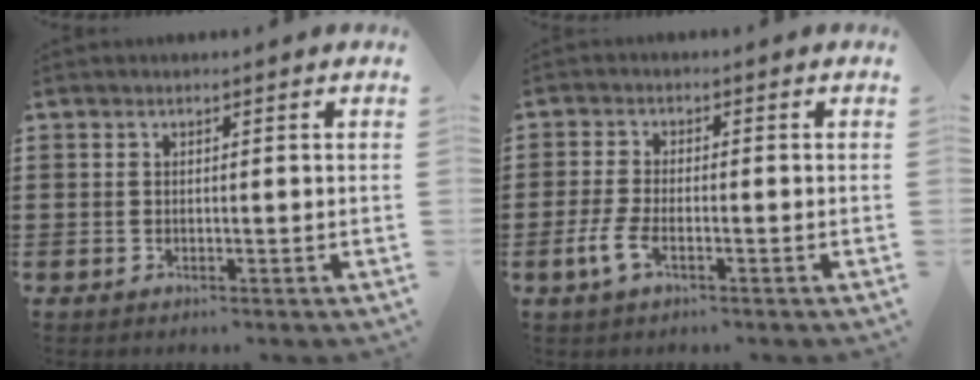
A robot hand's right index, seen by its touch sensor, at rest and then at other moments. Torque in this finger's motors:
{"motor_torque": [2.14, 0.00, 0.01, 0.00]}